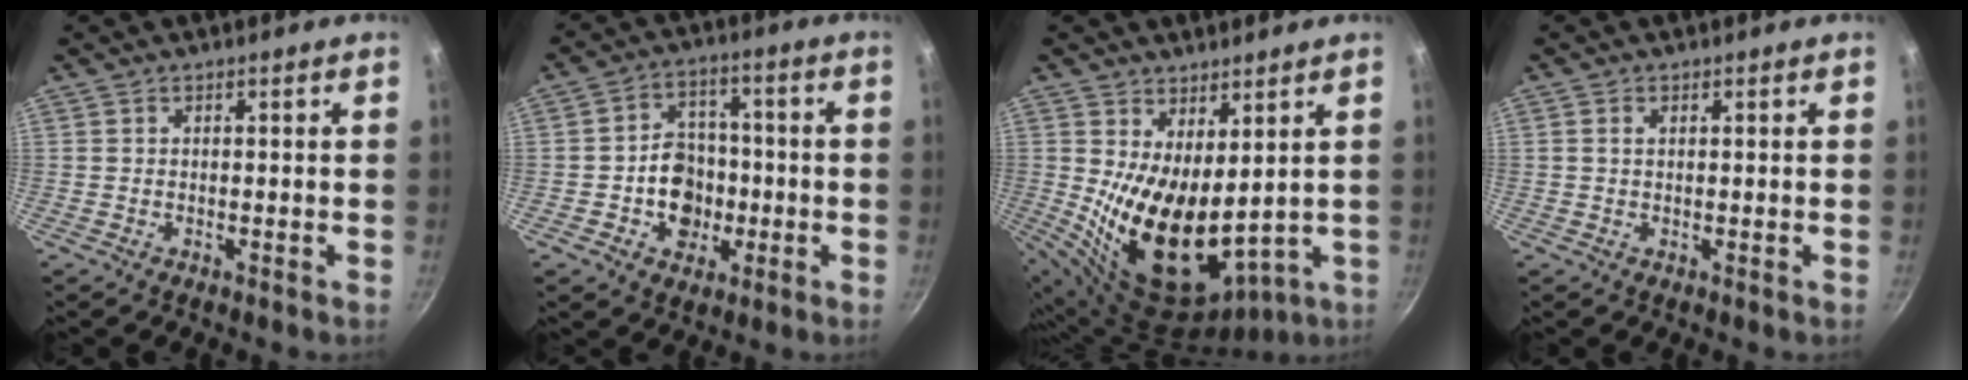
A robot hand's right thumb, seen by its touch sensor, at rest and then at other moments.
{"total": 10.0, "force": [-2.0, 8.4, 5.0], "torque": [-0.039, 0.023, -0.034]}
{"total": 17.0, "force": [1.9, 9.4, 14.1], "torque": [-0.222, -0.048, 0.060]}
{"total": 1.3, "force": [0.4, 0.8, 0.9], "torque": [-0.016, 0.003, 0.006]}